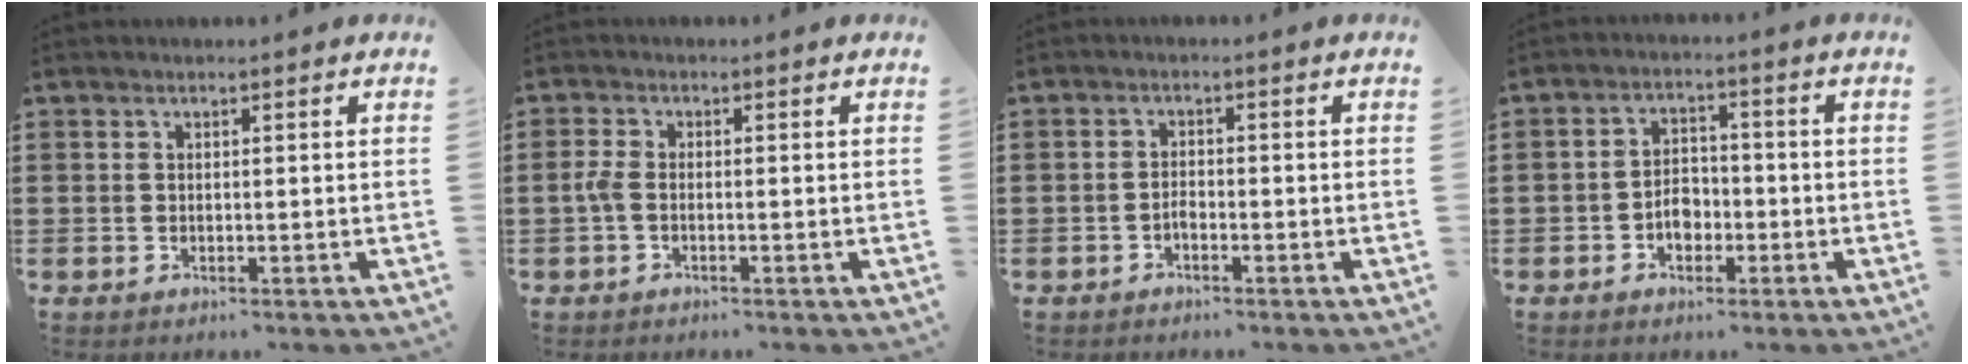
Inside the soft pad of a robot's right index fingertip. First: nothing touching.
{"total": 2.0, "force": [-0.6, 0.8, 1.7], "torque": [-0.050, -0.005, -0.016]}
{"total": 1.3, "force": [-0.9, 0.6, 0.7], "torque": [-0.016, -0.001, -0.017]}
{"total": 3.7, "force": [-1.5, 2.7, 2.1], "torque": [-0.035, 0.002, -0.031]}